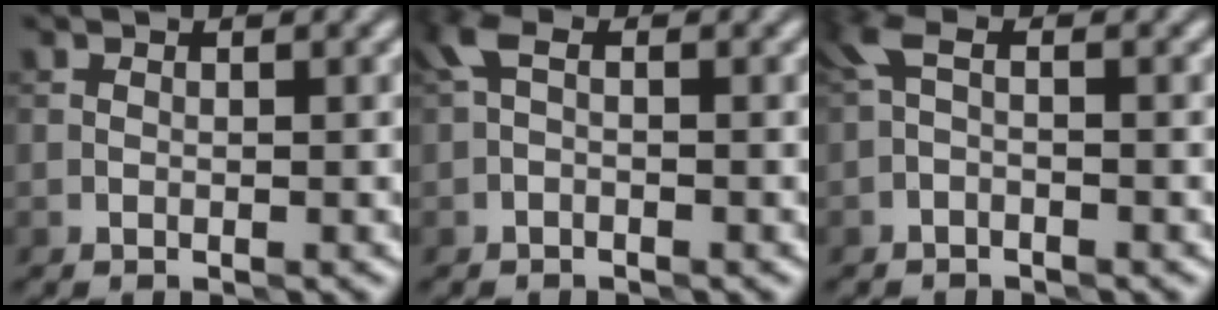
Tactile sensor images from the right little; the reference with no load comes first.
{"total": 1.3, "force": [-0.3, 0.5, 1.1], "torque": [-0.026, 0.005, -0.009]}
{"total": 1.6, "force": [-0.6, 0.5, 1.4], "torque": [-0.037, 0.005, -0.017]}